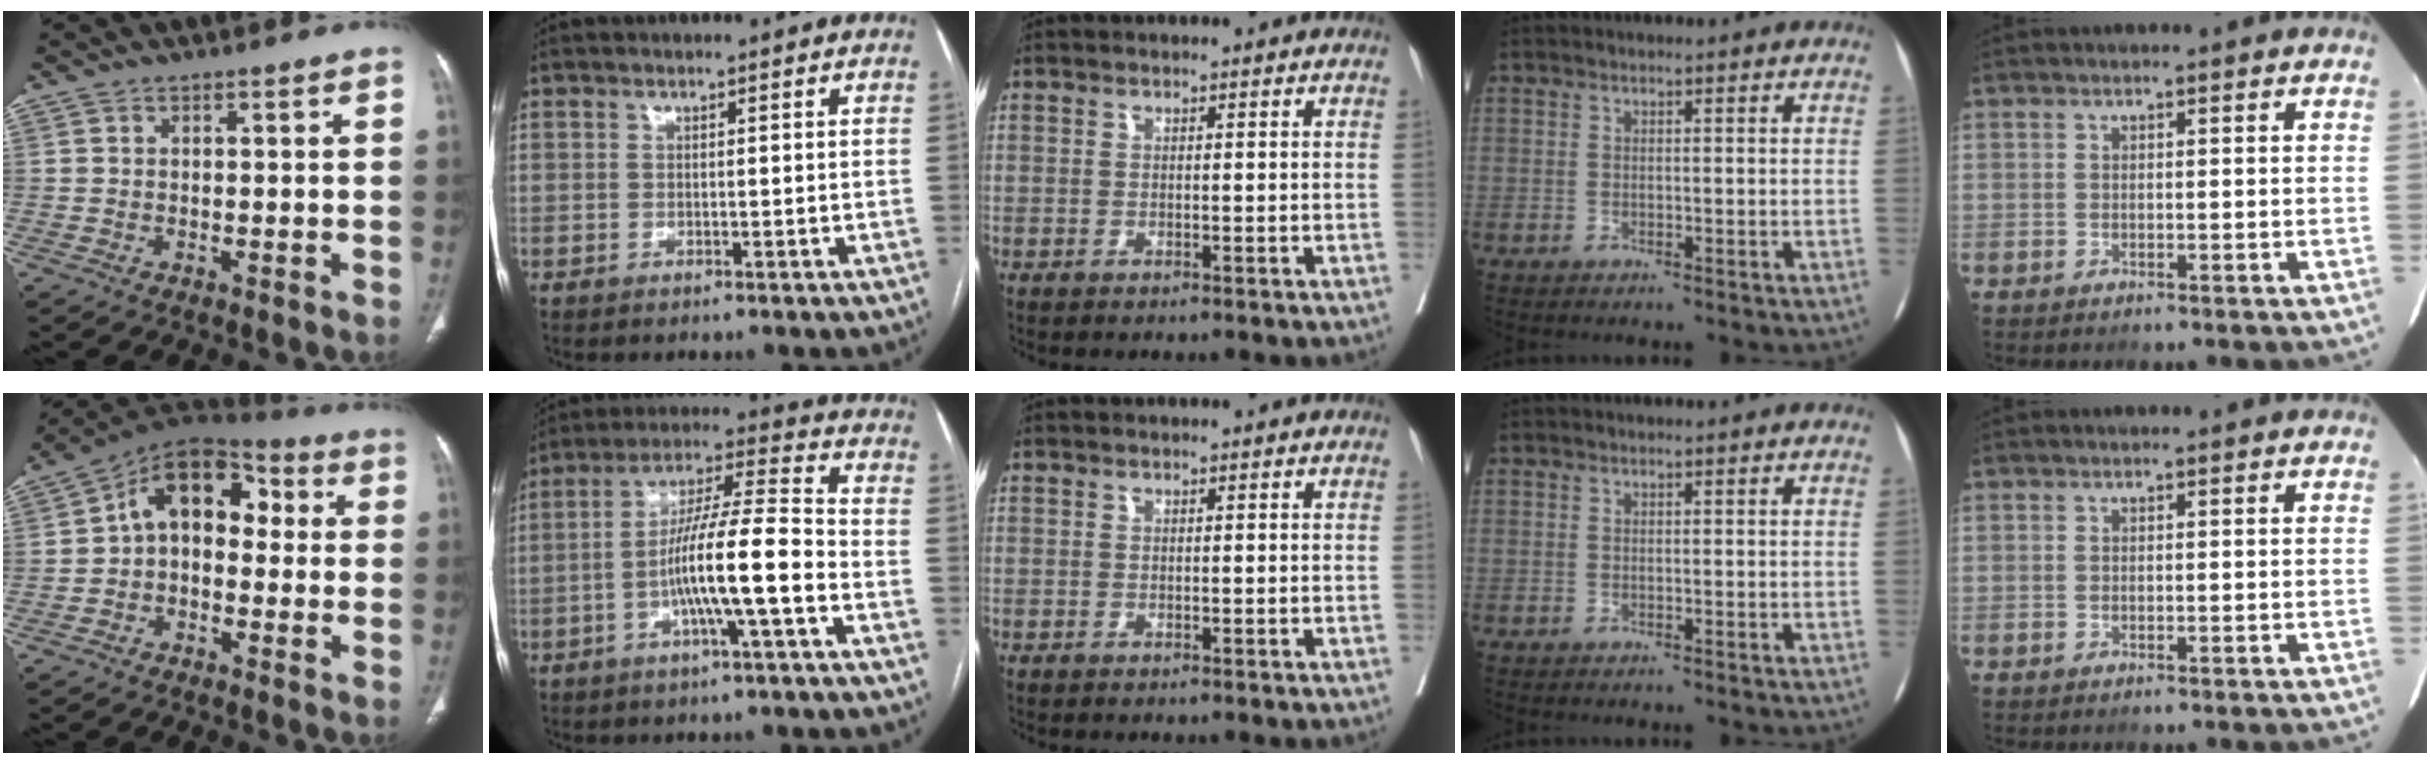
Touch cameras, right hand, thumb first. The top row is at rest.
{"thumb": {"total": 12.4, "force": [0.6, 8.6, 9.0], "torque": [-0.098, 0.045, -0.010]}, "index": {"total": 12.5, "force": [-4.0, 0.4, 11.8], "torque": [-0.213, 0.013, -0.073]}}